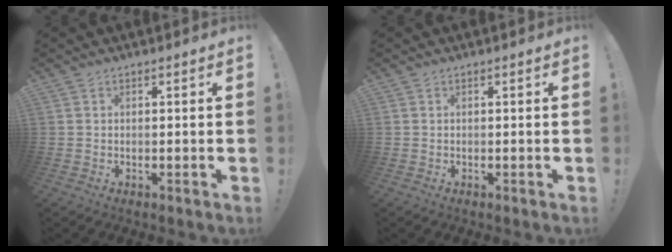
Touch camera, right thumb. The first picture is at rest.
{"total": 0.0}